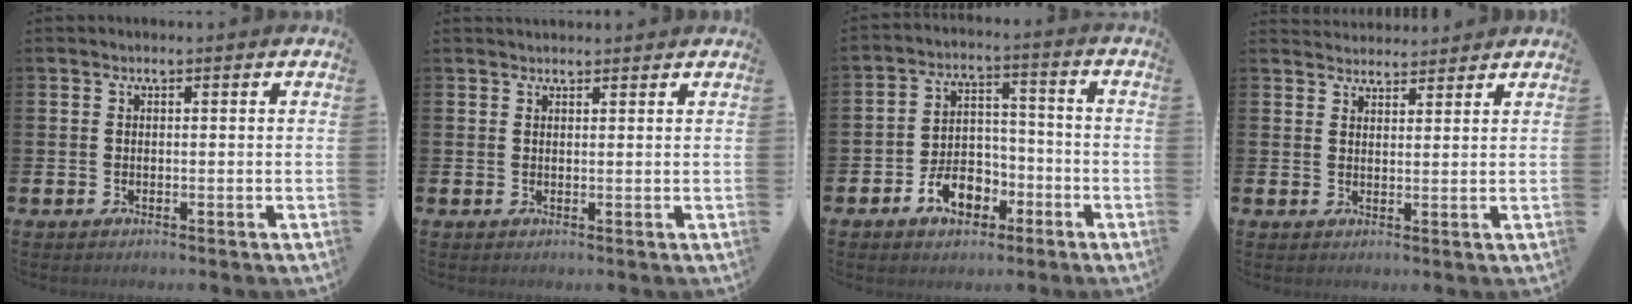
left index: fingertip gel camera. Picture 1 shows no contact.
{"total": 1.4, "force": [1.4, 0.3, 0.0], "torque": [0.010, -0.003, 0.023]}
{"total": 6.4, "force": [-3.3, 4.3, 3.4], "torque": [-0.045, 0.012, -0.064]}
{"total": 3.2, "force": [3.1, 0.7, -0.2], "torque": [0.001, -0.014, 0.057]}